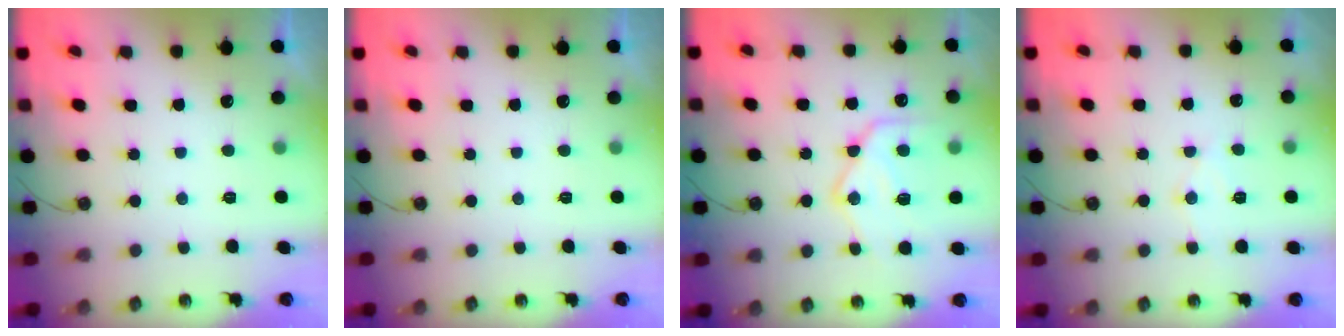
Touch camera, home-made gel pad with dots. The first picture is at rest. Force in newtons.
{"total": 0.0}
{"total": 18.2, "press": 18.1, "slide": 1.8}
{"total": 7.0, "press": 6.9, "slide": 0.4}